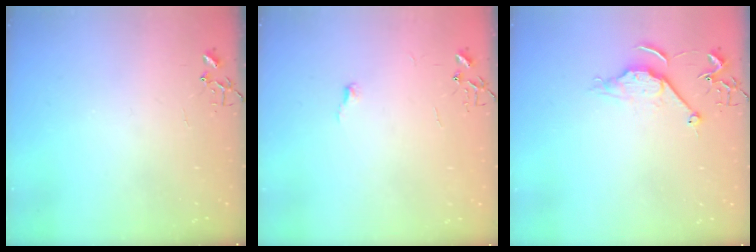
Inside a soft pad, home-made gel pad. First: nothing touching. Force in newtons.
{"total": 3.1, "press": 3.0, "slide": 0.4}
{"total": 8.2, "press": 8.1, "slide": 0.3}